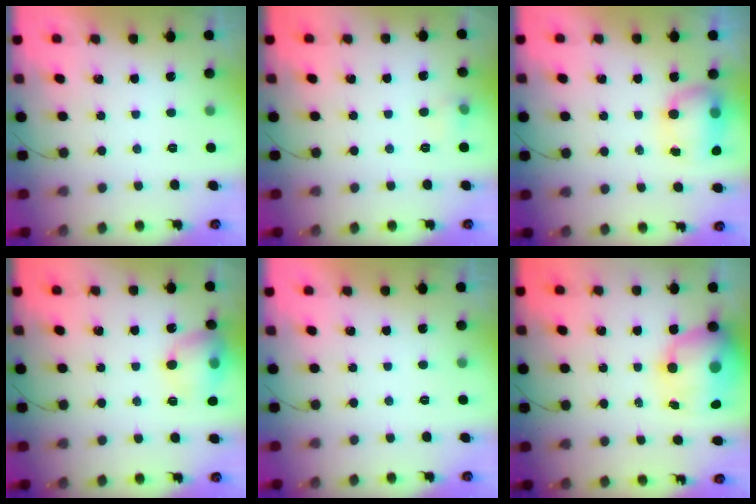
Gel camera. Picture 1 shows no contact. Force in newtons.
{"total": 8.1, "press": 4.3, "slide": 6.9}
{"total": 7.4, "press": 7.3, "slide": 0.9}
{"total": 11.9, "press": 11.7, "slide": 1.9}
{"total": 0.0}
{"total": 15.1, "press": 14.6, "slide": 3.9}